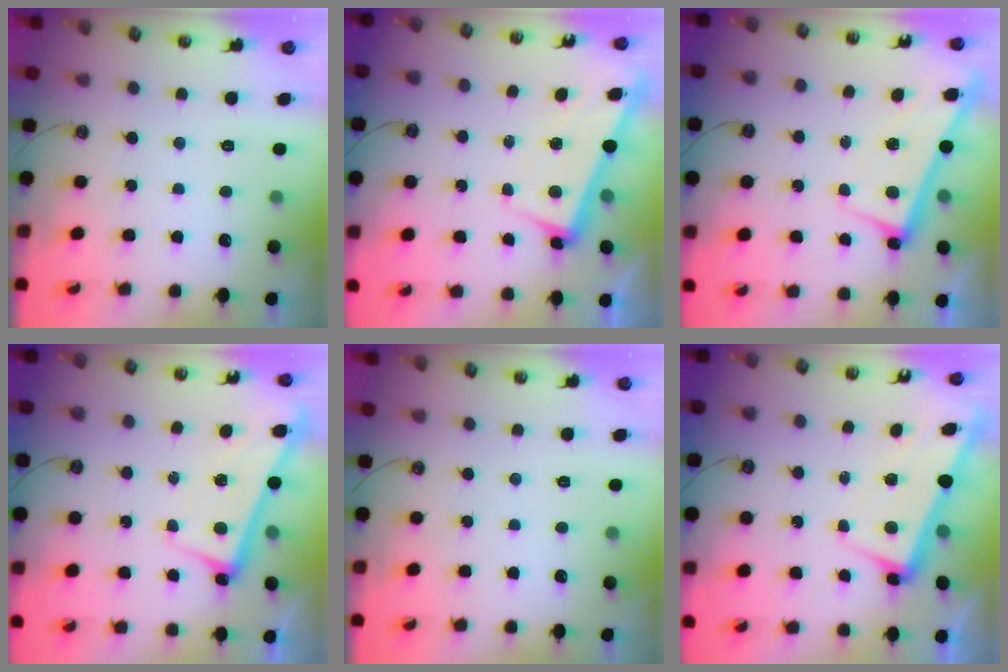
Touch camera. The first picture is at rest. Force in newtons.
{"total": 3.1, "press": 3.0, "slide": 1.0}
{"total": 2.7, "press": 2.7, "slide": 0.4}
{"total": 2.5, "press": 2.4, "slide": 0.6}
{"total": 0.0}
{"total": 3.0, "press": 2.9, "slide": 0.8}